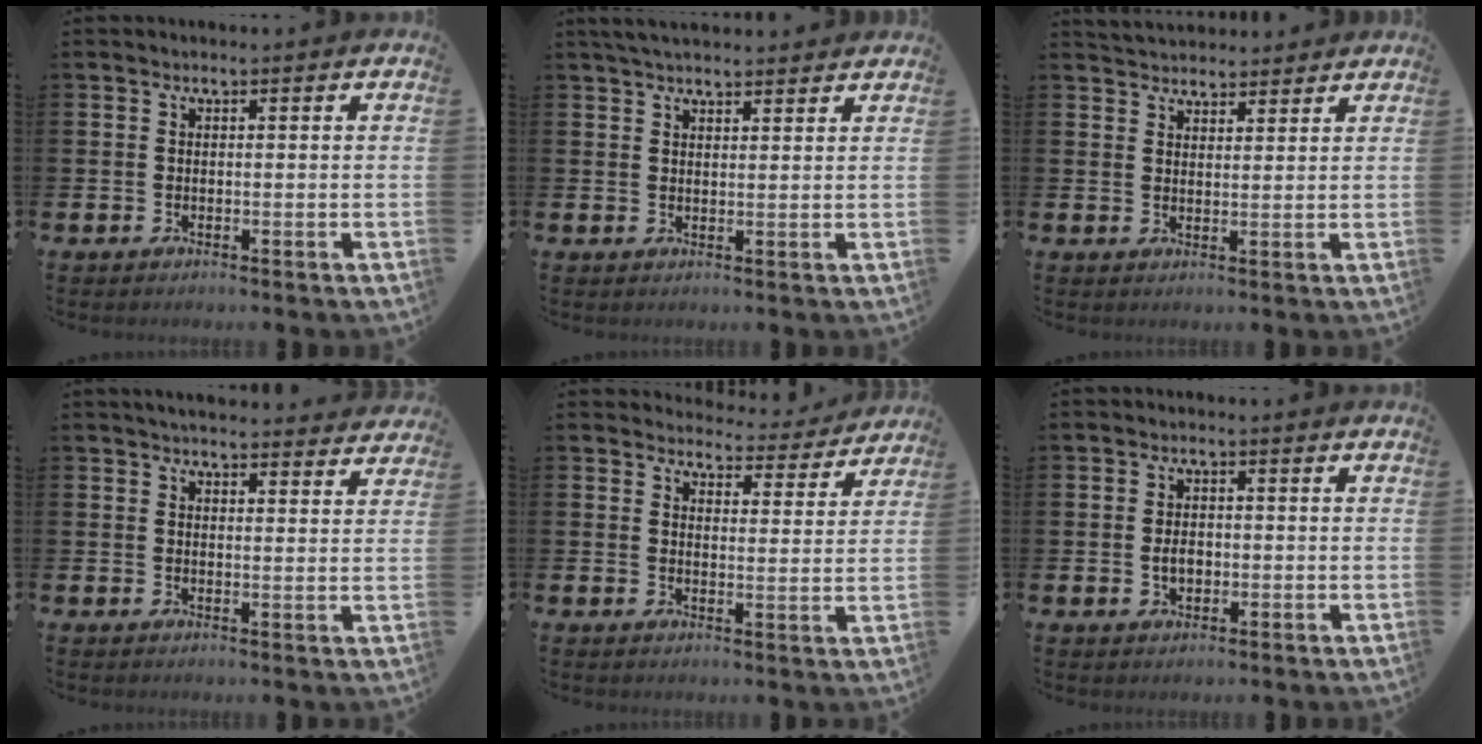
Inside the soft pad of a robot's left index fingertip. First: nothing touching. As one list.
[{"total": 3.6, "force": [3.4, 0.7, 1.0], "torque": [-0.025, -0.008, 0.063]}, {"total": 3.6, "force": [3.5, 0.8, -0.3], "torque": [-0.003, -0.015, 0.065]}, {"total": 4.0, "force": [3.9, 0.5, 0.6], "torque": [-0.009, -0.020, 0.070]}, {"total": 4.3, "force": [4.2, 1.0, 0.0], "torque": [0.001, -0.037, 0.069]}, {"total": 2.4, "force": [-0.3, 1.7, 1.8], "torque": [-0.018, -0.001, -0.011]}]